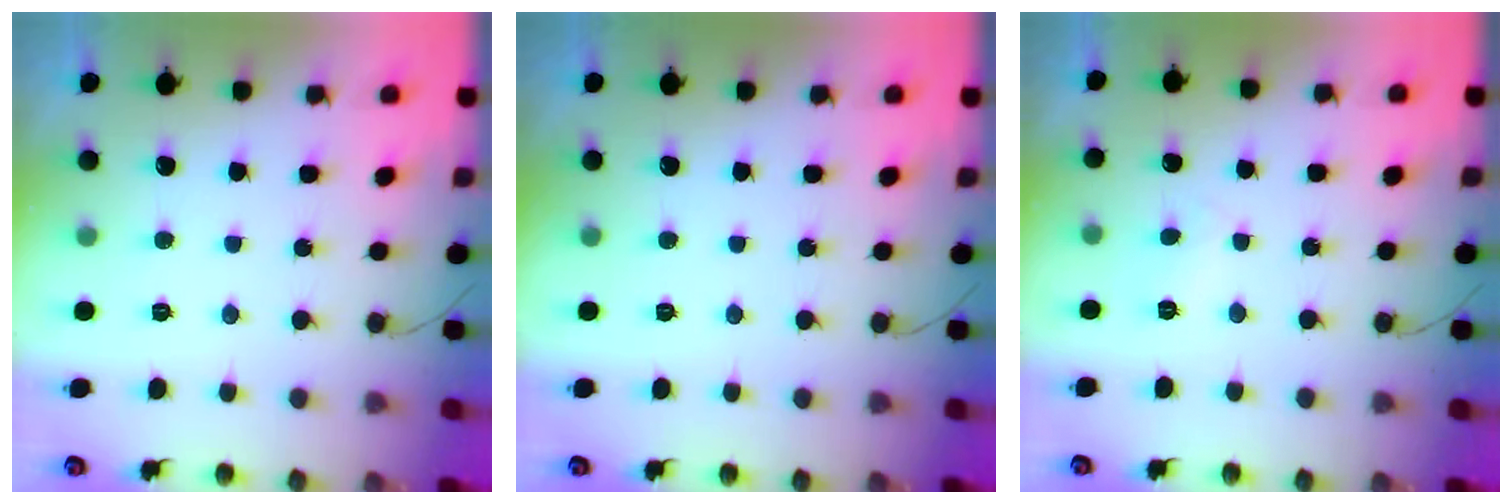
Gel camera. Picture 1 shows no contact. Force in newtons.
{"total": 0.0}
{"total": 3.8, "press": 3.7, "slide": 0.5}